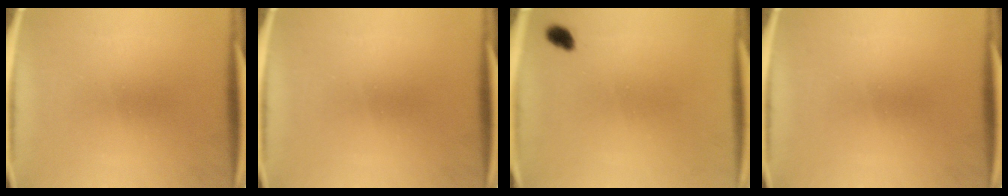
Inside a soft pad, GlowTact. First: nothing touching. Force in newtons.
{"total": 0.0}
{"total": 1.8}
{"total": 0.0}